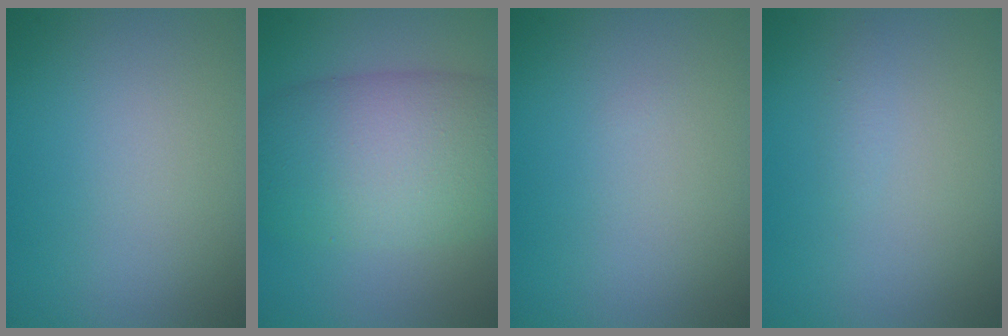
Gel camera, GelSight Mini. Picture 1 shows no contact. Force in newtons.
{"total": 10.4, "press": 10.4, "slide": 0.3}
{"total": 0.0}
{"total": 0.6, "press": 0.6, "slide": 0.0}